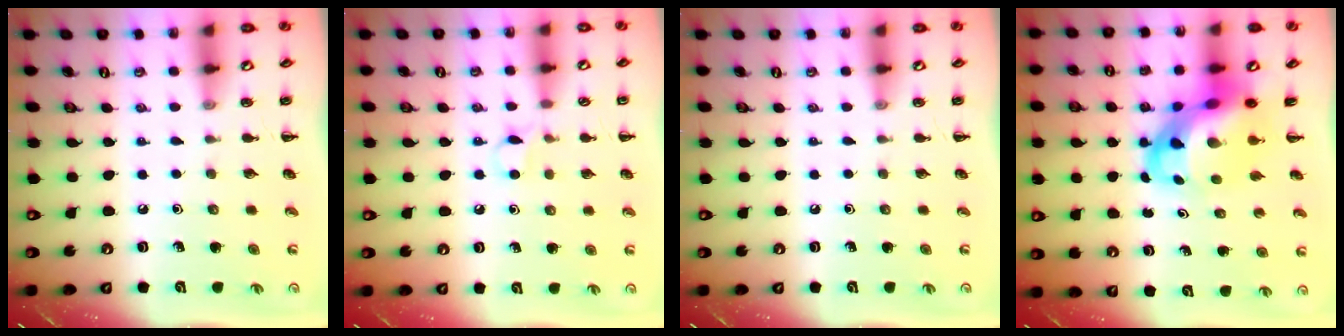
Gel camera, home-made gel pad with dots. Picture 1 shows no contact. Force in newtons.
{"total": 3.6, "press": 3.5, "slide": 1.1}
{"total": 0.0}
{"total": 9.0, "press": 8.5, "slide": 2.7}